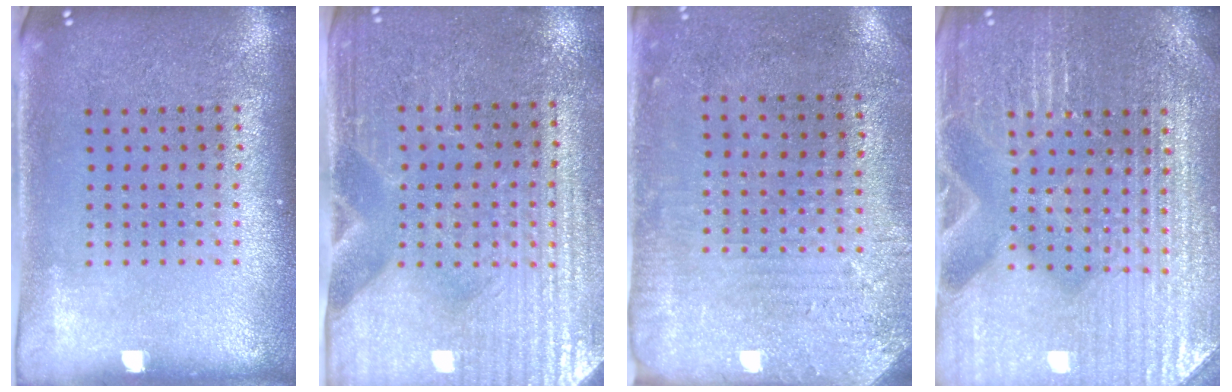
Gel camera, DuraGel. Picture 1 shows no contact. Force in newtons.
{"total": 3.5, "press": 3.3, "slide": 1.1}
{"total": 2.8, "press": 2.3, "slide": 1.7}
{"total": 4.6, "press": 4.4, "slide": 1.4}